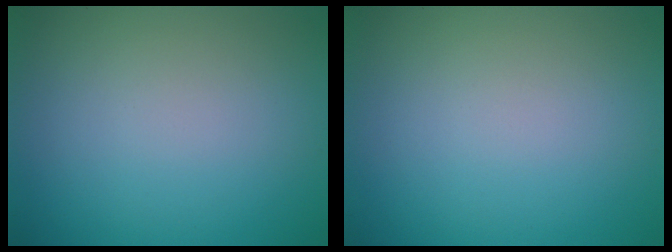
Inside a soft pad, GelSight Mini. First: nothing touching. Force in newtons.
{"total": 0.0}